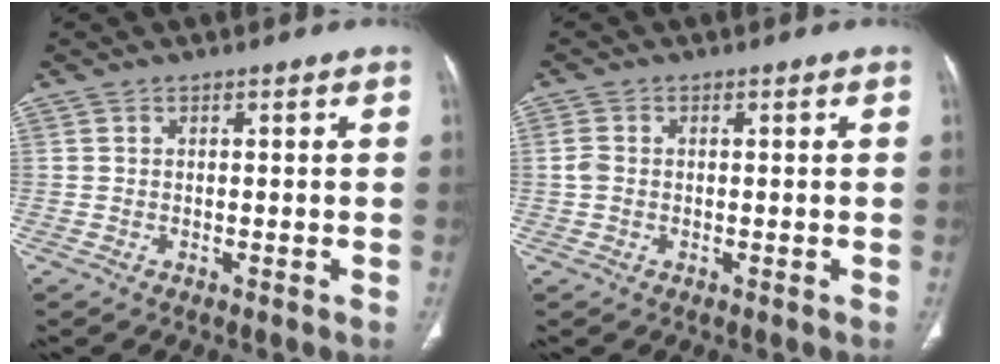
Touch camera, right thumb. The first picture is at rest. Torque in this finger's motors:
{"motor_torque": [-0.26, -0.51, 0.23, 0.27, -0.01]}